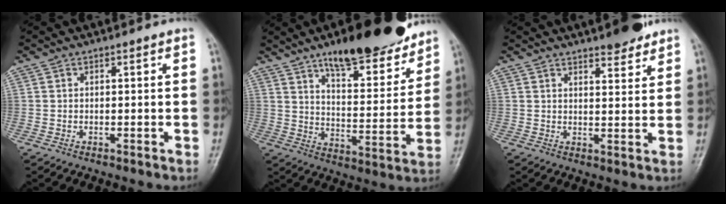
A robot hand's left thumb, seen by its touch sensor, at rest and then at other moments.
{"total": 19.1, "force": [13.8, 6.5, 11.4], "torque": [-0.114, -0.075, 0.212]}
{"total": 5.6, "force": [4.5, 1.7, 3.0], "torque": [-0.023, -0.029, 0.064]}